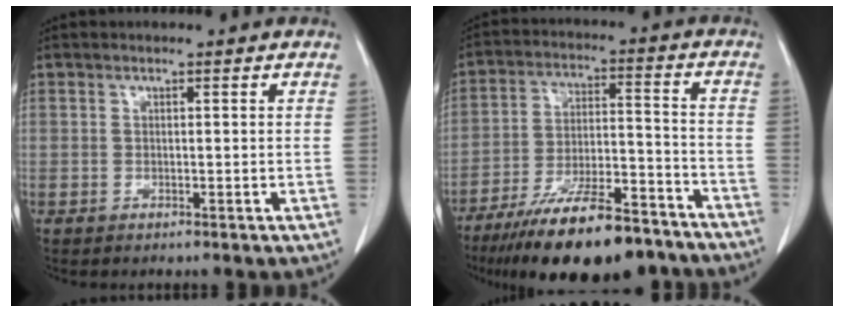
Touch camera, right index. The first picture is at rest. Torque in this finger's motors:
{"motor_torque": [1.03, -1.10, 1.05, 0.21]}